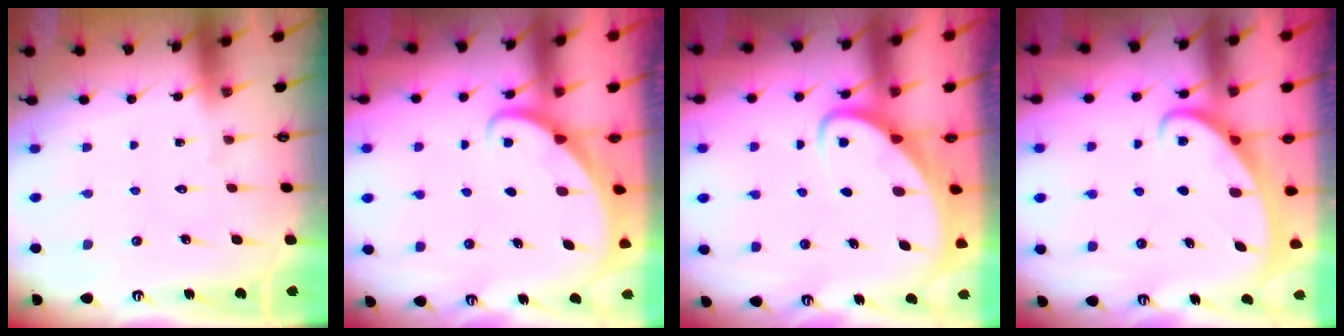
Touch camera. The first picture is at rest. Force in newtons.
{"total": 2.0, "press": 2.0, "slide": 0.3}
{"total": 3.0, "press": 3.0, "slide": 0.4}
{"total": 2.5, "press": 2.4, "slide": 0.4}